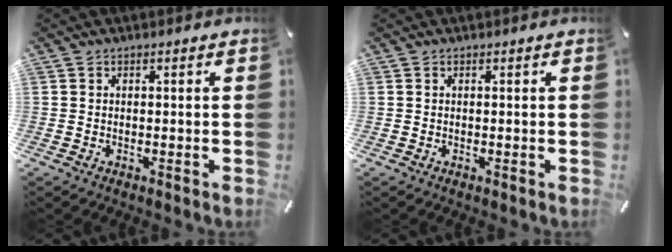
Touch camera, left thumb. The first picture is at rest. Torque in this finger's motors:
{"motor_torque": [-0.19, -0.06, -0.06, 0.08, -0.01]}